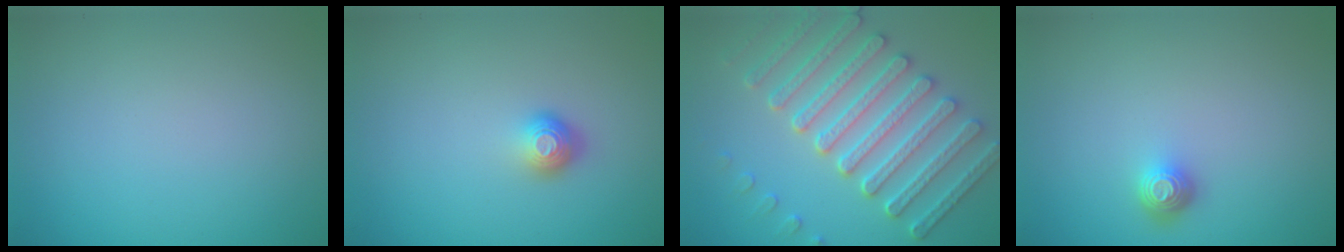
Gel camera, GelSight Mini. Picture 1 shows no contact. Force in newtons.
{"total": 1.9, "press": 1.3, "slide": 1.4}
{"total": 6.7, "press": 6.1, "slide": 2.7}
{"total": 1.6, "press": 1.3, "slide": 1.0}